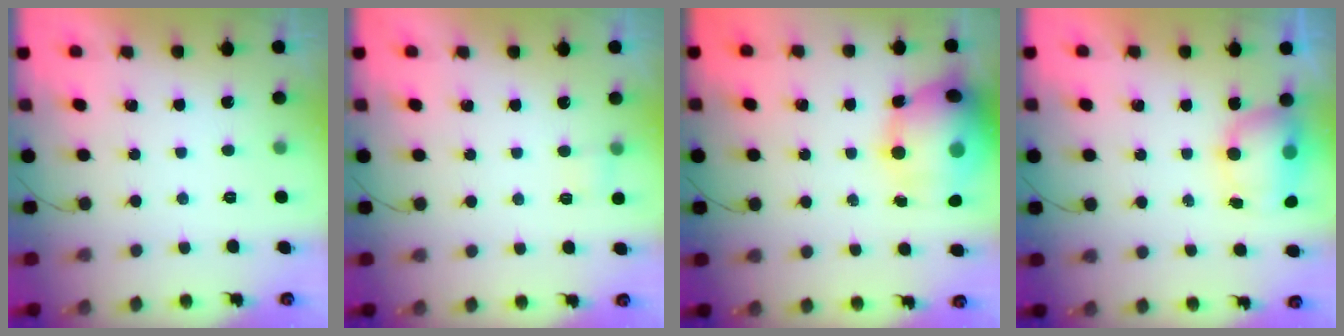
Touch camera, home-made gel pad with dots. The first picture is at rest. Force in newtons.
{"total": 2.8, "press": 2.6, "slide": 1.1}
{"total": 20.4, "press": 20.0, "slide": 4.3}
{"total": 7.7, "press": 7.2, "slide": 2.5}